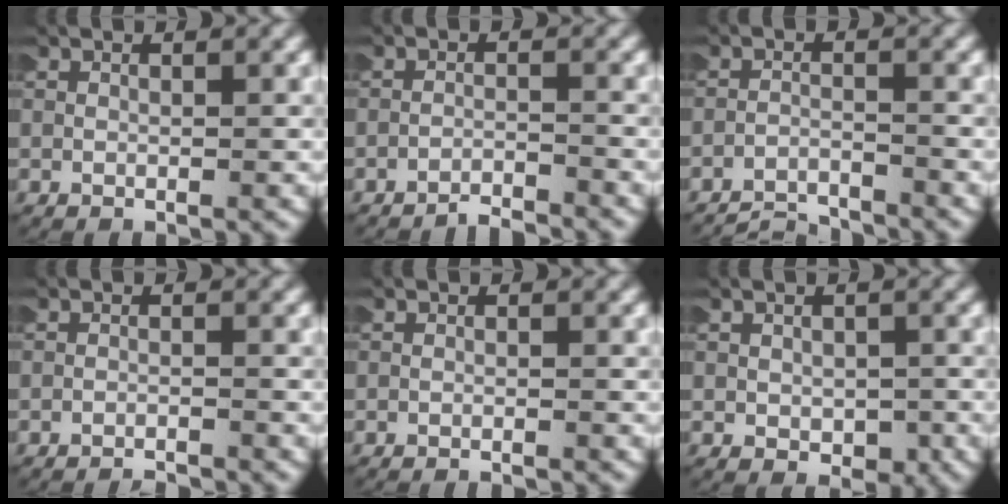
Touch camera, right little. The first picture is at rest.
{"total": 2.9, "force": [-2.9, 0.1, 0.0], "torque": [0.001, -0.008, -0.049]}
{"total": 4.2, "force": [-4.2, 0.6, 0.3], "torque": [-0.007, -0.018, -0.067]}
{"total": 2.6, "force": [-2.6, 0.2, 0.0], "torque": [-0.003, -0.012, -0.038]}
{"total": 1.3, "force": [-1.3, 0.0, 0.0], "torque": [-0.002, -0.004, -0.019]}
{"total": 1.7, "force": [-0.9, 1.4, 0.5], "torque": [-0.010, 0.001, -0.015]}